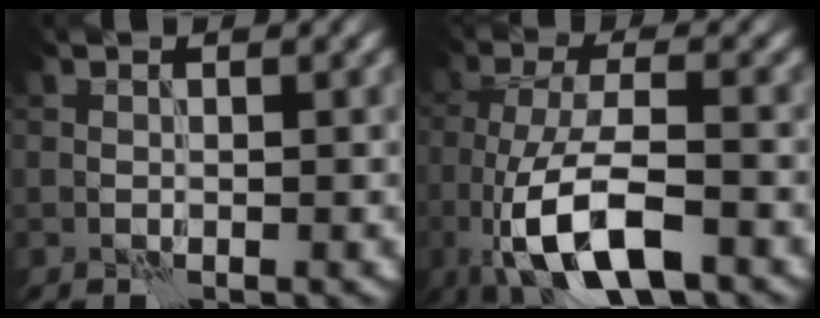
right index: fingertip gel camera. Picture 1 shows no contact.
{"total": 9.2, "force": [-3.9, 3.3, 7.6], "torque": [-0.149, -0.006, -0.074]}